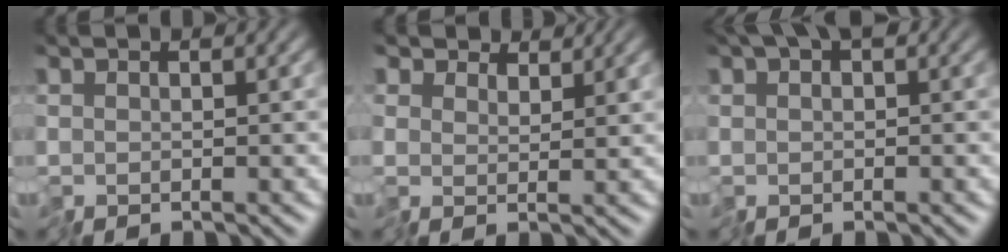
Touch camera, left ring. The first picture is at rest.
{"total": 3.2, "force": [2.7, 1.6, 0.5], "torque": [-0.014, 0.006, 0.037]}
{"total": 4.5, "force": [1.9, 2.5, 3.2], "torque": [-0.045, 0.015, 0.027]}